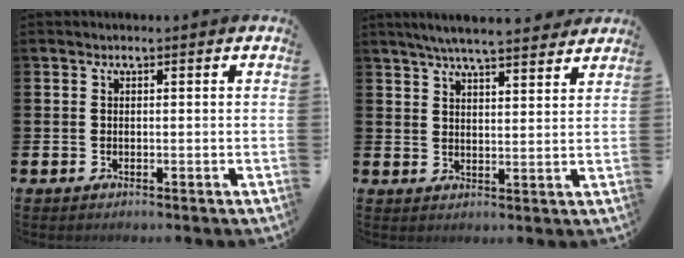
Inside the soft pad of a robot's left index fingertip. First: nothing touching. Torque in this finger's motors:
{"motor_torque": [0.94, -1.20, 0.66, 0.17]}